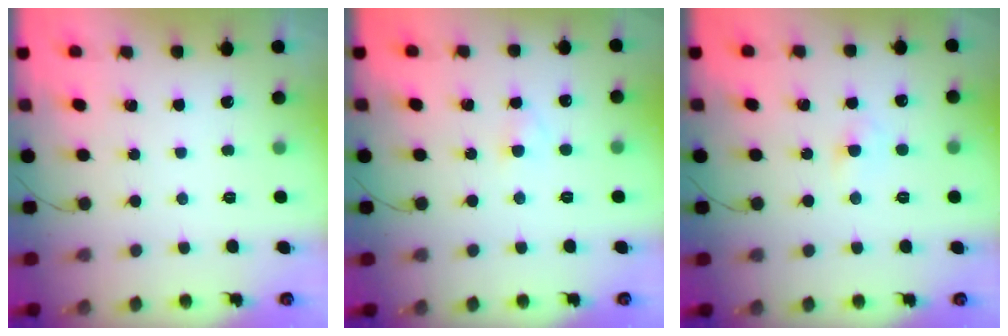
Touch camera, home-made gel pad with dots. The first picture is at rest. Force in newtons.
{"total": 1.9, "press": 1.7, "slide": 0.8}
{"total": 2.5, "press": 2.3, "slide": 1.0}